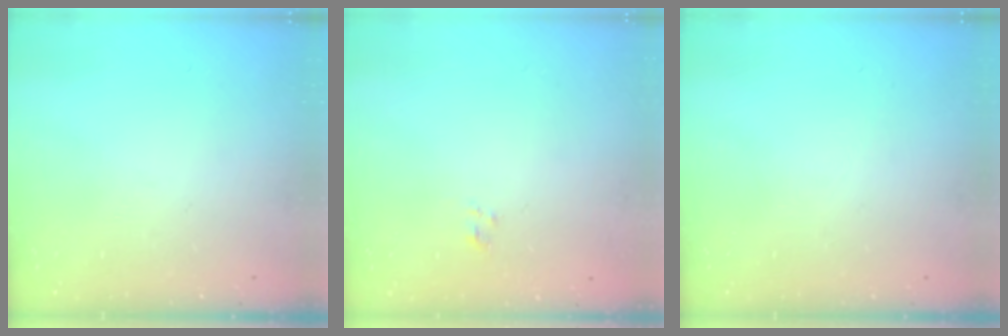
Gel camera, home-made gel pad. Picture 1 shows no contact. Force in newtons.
{"total": 1.2, "press": 1.0, "slide": 0.7}
{"total": 0.0}